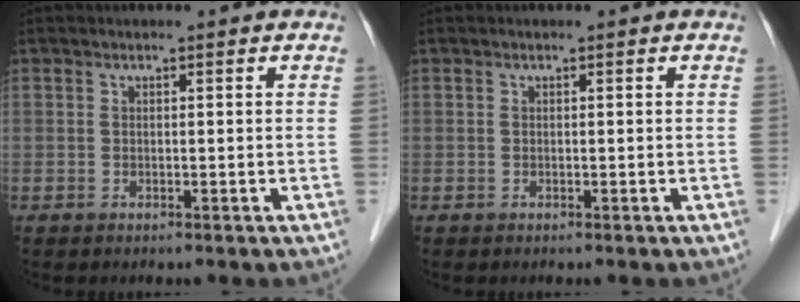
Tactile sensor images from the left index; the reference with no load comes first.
{"total": 0.0}